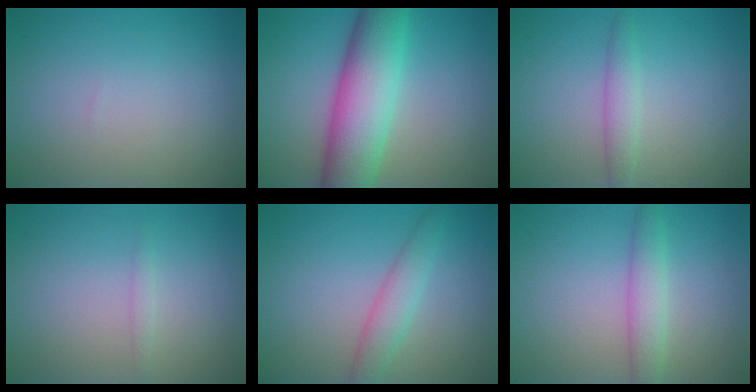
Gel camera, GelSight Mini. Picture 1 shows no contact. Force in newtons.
{"total": 9.3, "press": 9.3, "slide": 0.4}
{"total": 1.9, "press": 1.9, "slide": 0.2}
{"total": 0.7, "press": 0.7, "slide": 0.0}
{"total": 2.7, "press": 2.7, "slide": 0.0}
{"total": 2.6, "press": 2.6, "slide": 0.1}